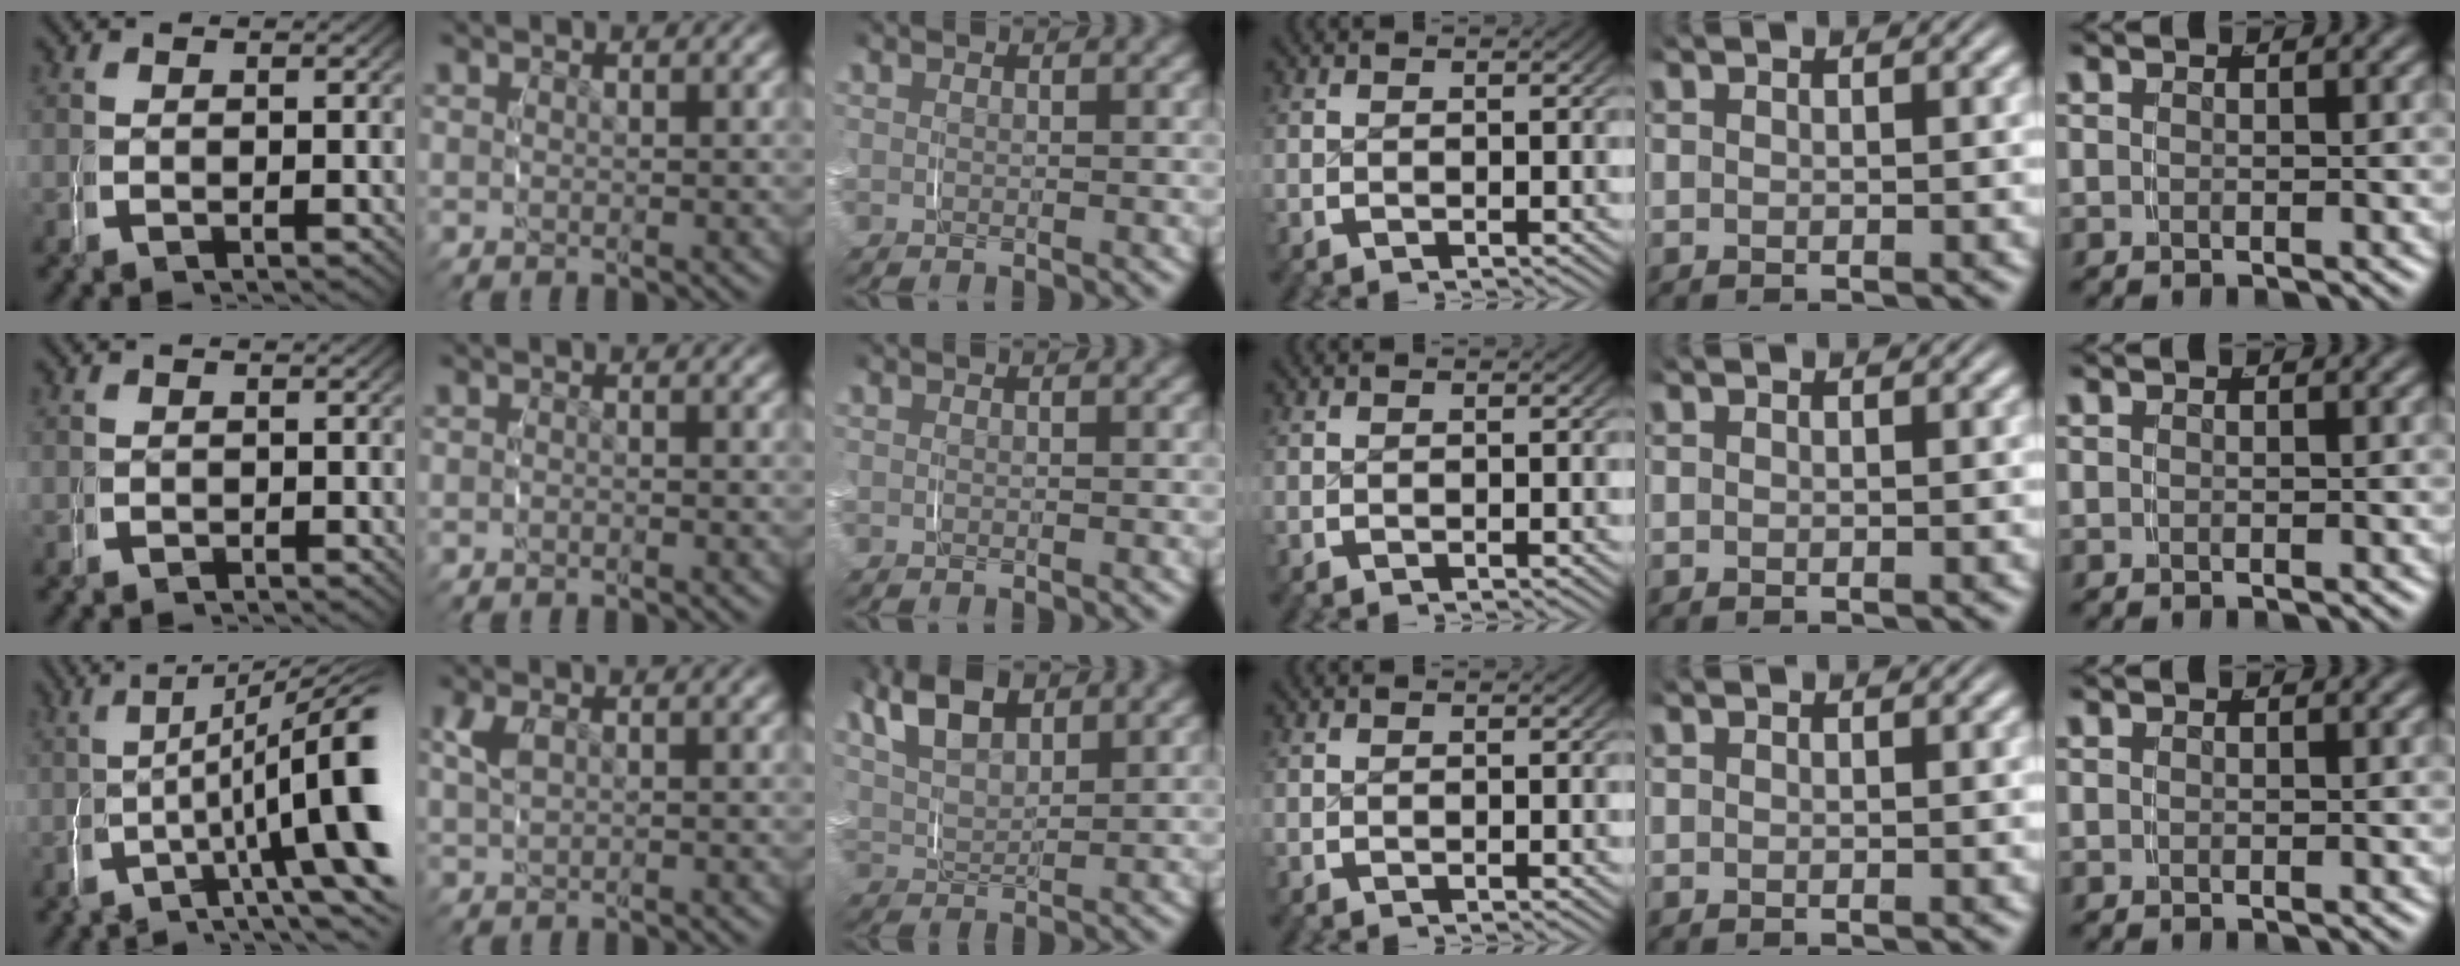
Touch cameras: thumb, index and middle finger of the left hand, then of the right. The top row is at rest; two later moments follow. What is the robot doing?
{"motion": "grasp_and_lifting", "object": "keyboard"}